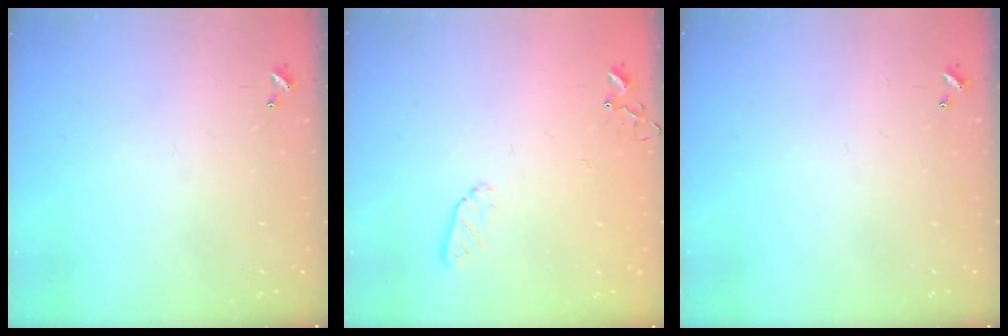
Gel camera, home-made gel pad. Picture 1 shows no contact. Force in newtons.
{"total": 5.0, "press": 4.9, "slide": 0.9}
{"total": 0.0}